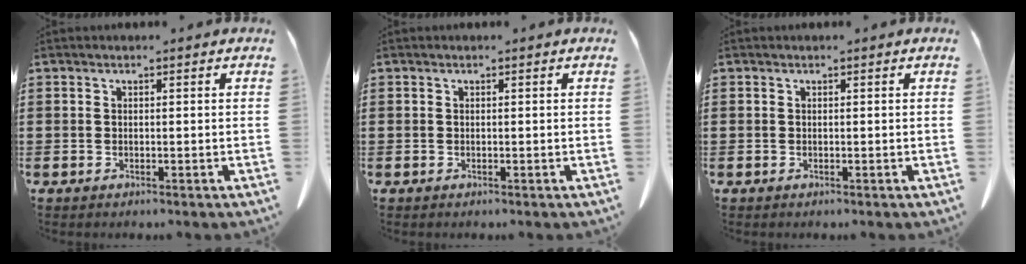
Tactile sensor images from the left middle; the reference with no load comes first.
{"total": 0.0}
{"total": 0.0}